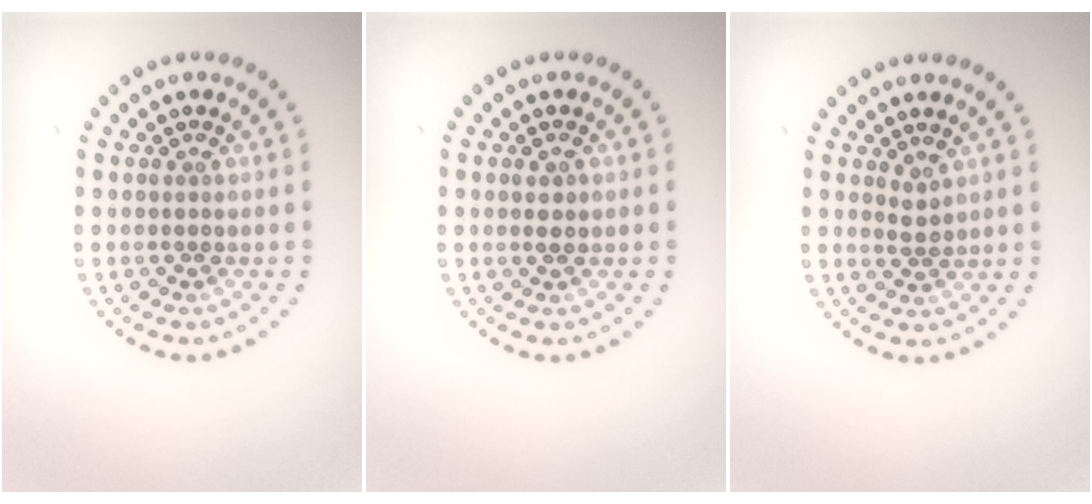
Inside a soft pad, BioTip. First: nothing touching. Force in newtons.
{"total": 1.2, "press": 1.0, "slide": 0.5}
{"total": 1.2, "press": 0.9, "slide": 0.8}